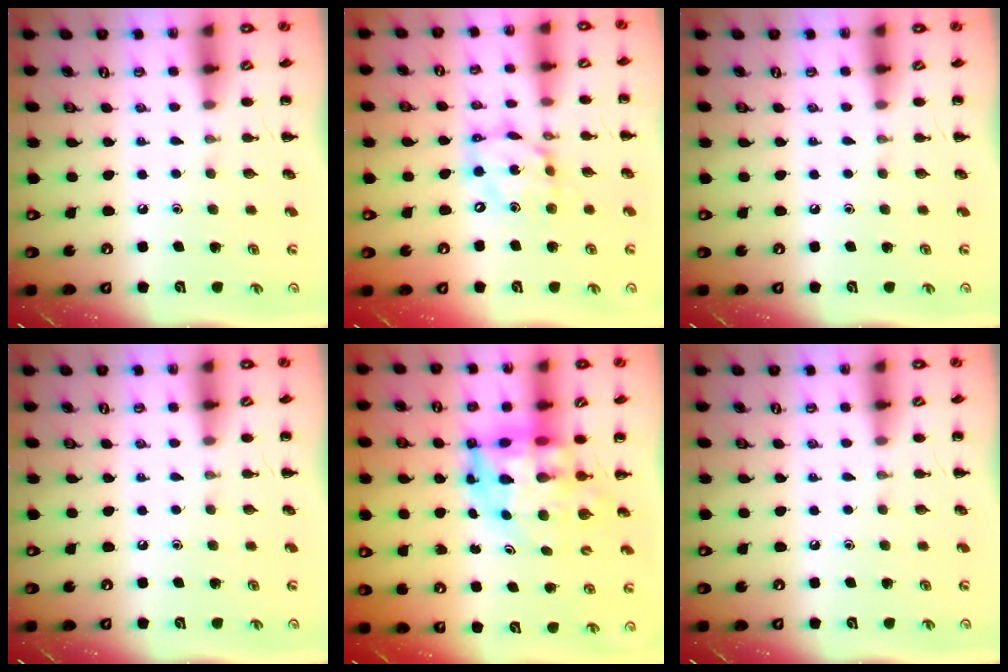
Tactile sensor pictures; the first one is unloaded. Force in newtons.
{"total": 12.0, "press": 11.6, "slide": 3.0}
{"total": 0.0}
{"total": 0.0}
{"total": 9.3, "press": 8.8, "slide": 2.8}
{"total": 0.0}